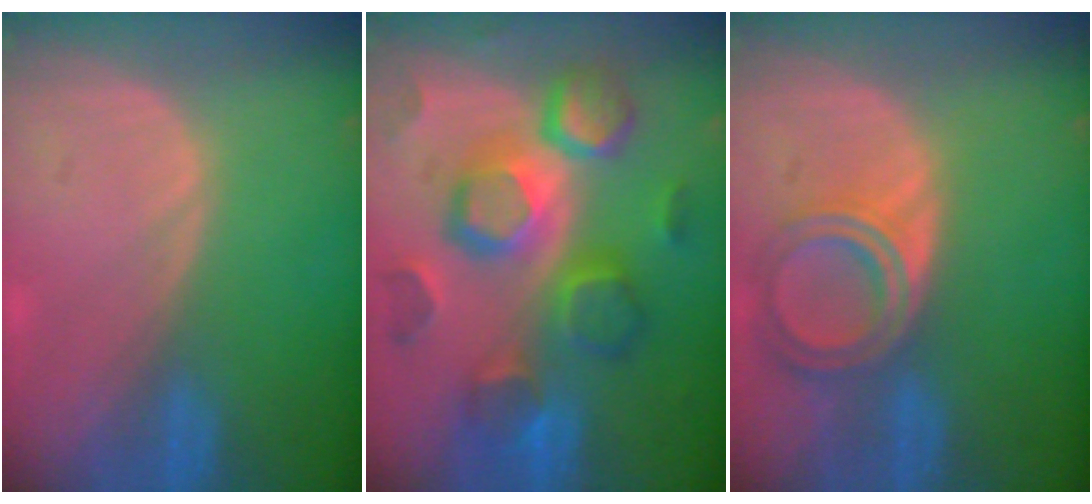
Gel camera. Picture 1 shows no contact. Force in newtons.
{"total": 12.4, "press": 12.4, "slide": 1.0}
{"total": 6.4, "press": 5.8, "slide": 2.9}